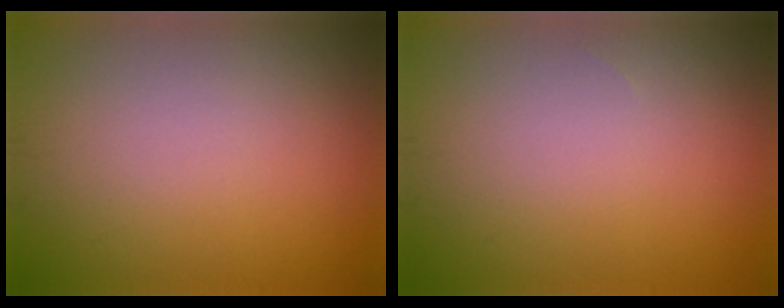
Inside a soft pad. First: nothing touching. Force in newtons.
{"total": 0.0}